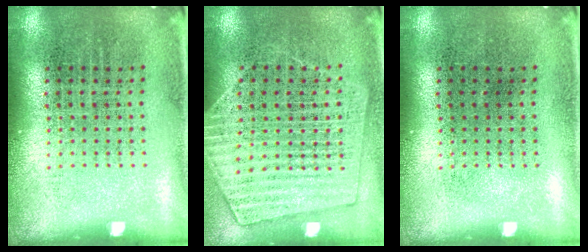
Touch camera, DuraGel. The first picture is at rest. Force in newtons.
{"total": 1.4, "press": 1.4, "slide": 0.3}
{"total": 0.0}